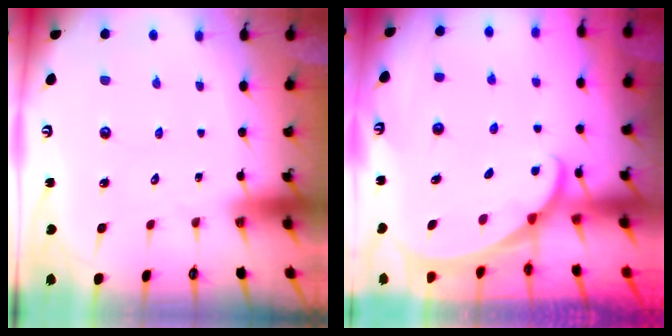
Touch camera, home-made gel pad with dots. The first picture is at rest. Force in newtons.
{"total": 1.8, "press": 1.7, "slide": 0.1}